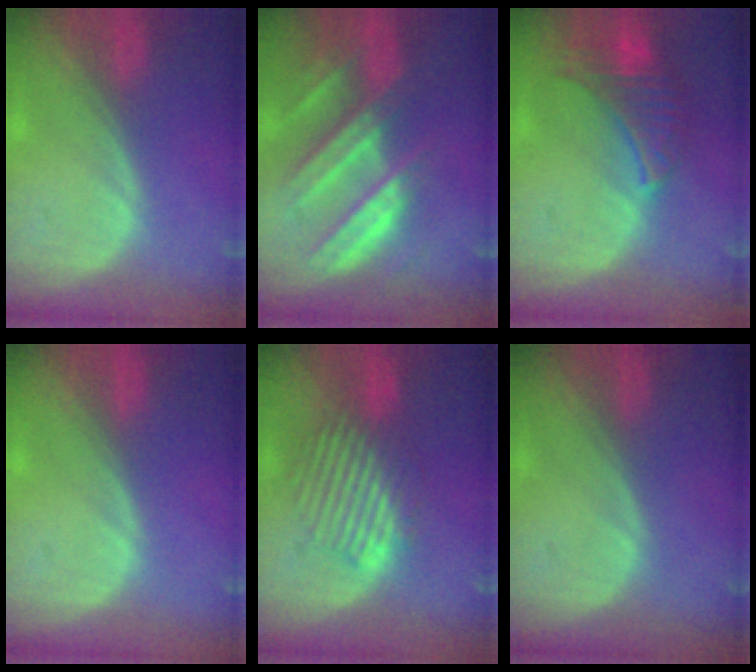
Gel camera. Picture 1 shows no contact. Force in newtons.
{"total": 10.3, "press": 9.1, "slide": 4.8}
{"total": 8.0, "press": 7.4, "slide": 3.0}
{"total": 0.0}
{"total": 6.8, "press": 6.7, "slide": 0.7}
{"total": 0.0}